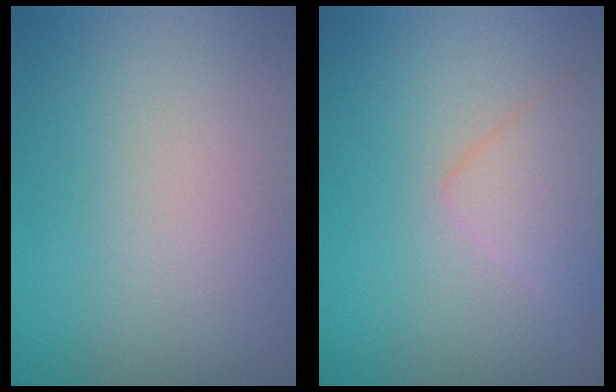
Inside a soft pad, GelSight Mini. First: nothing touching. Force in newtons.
{"total": 2.3, "press": 2.3, "slide": 0.1}